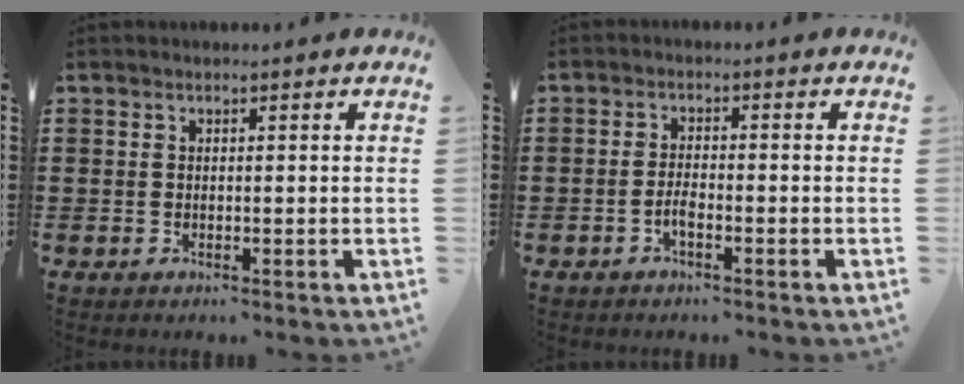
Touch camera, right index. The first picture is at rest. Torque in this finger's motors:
{"motor_torque": [0.09, 2.04, 0.00, -0.01]}